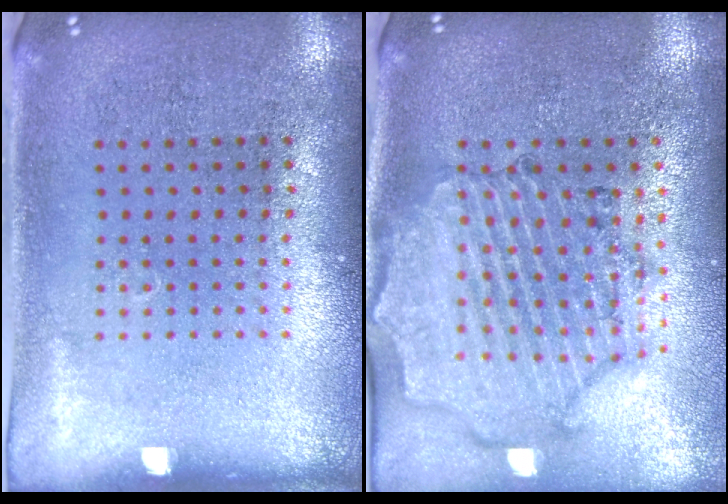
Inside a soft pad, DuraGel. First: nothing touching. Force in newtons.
{"total": 1.6, "press": 1.6, "slide": 0.4}